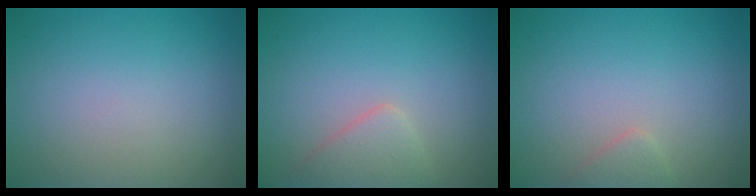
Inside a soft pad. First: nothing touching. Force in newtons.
{"total": 2.4, "press": 2.3, "slide": 0.2}
{"total": 1.3, "press": 1.2, "slide": 0.1}